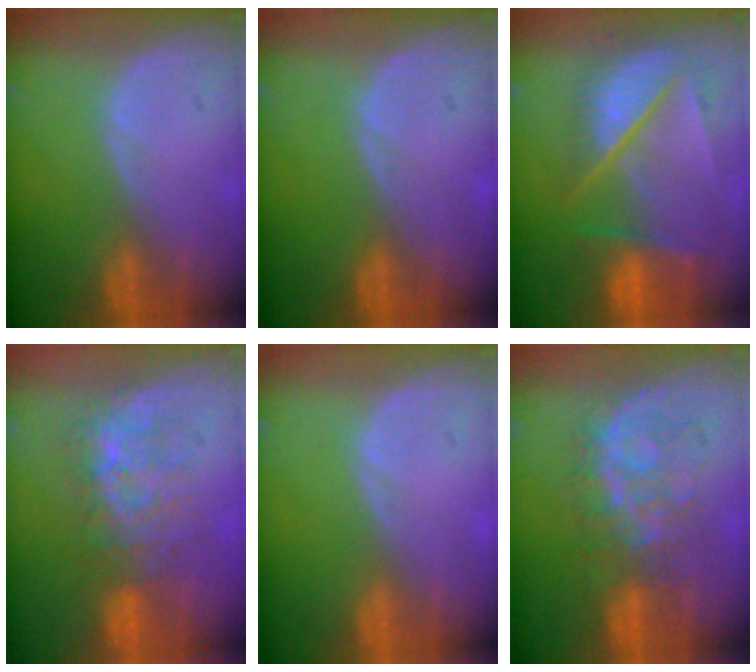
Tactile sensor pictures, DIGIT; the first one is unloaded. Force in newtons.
{"total": 0.0}
{"total": 9.4, "press": 8.2, "slide": 4.6}
{"total": 7.6, "press": 7.3, "slide": 2.0}
{"total": 0.0}
{"total": 7.9, "press": 7.9, "slide": 0.0}